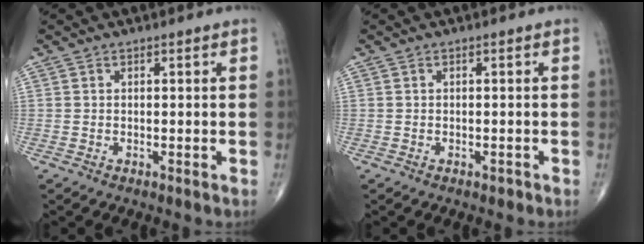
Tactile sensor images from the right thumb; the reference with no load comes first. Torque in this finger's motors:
{"motor_torque": [-0.04, 0.16, -0.16, -0.01, 0.01]}